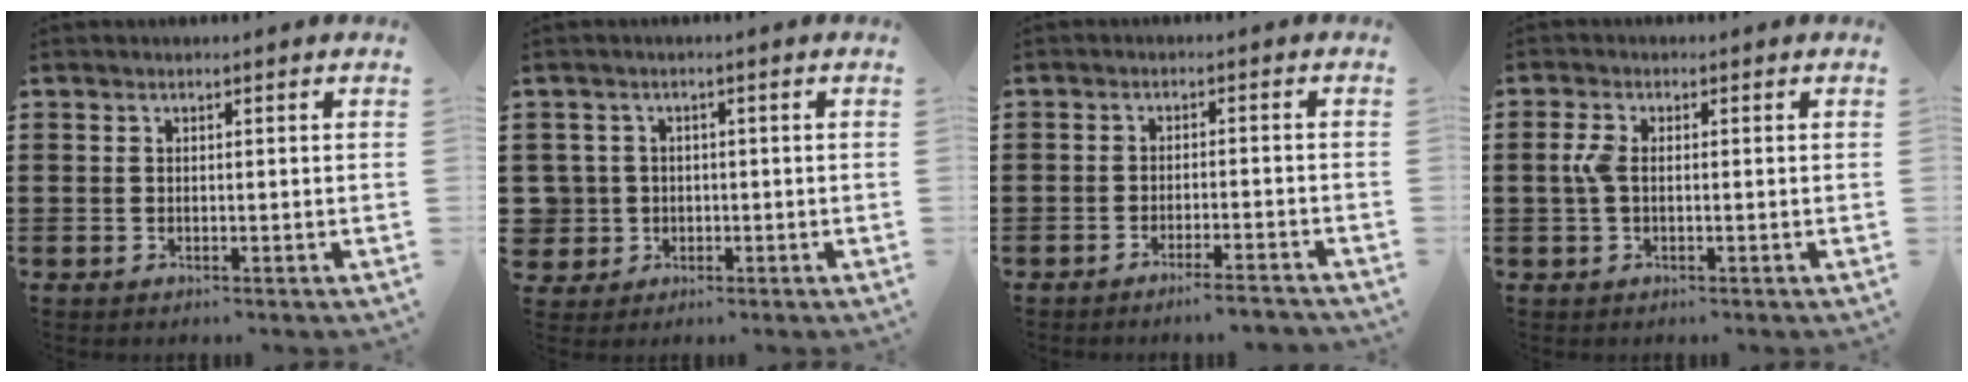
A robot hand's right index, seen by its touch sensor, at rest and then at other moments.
{"total": 3.5, "force": [-0.5, 3.4, 0.2], "torque": [-0.029, 0.007, -0.016]}
{"total": 3.0, "force": [-2.8, -0.3, 1.1], "torque": [-0.019, -0.002, -0.055]}
{"total": 3.1, "force": [0.0, 1.5, 2.7], "torque": [-0.076, -0.004, -0.009]}